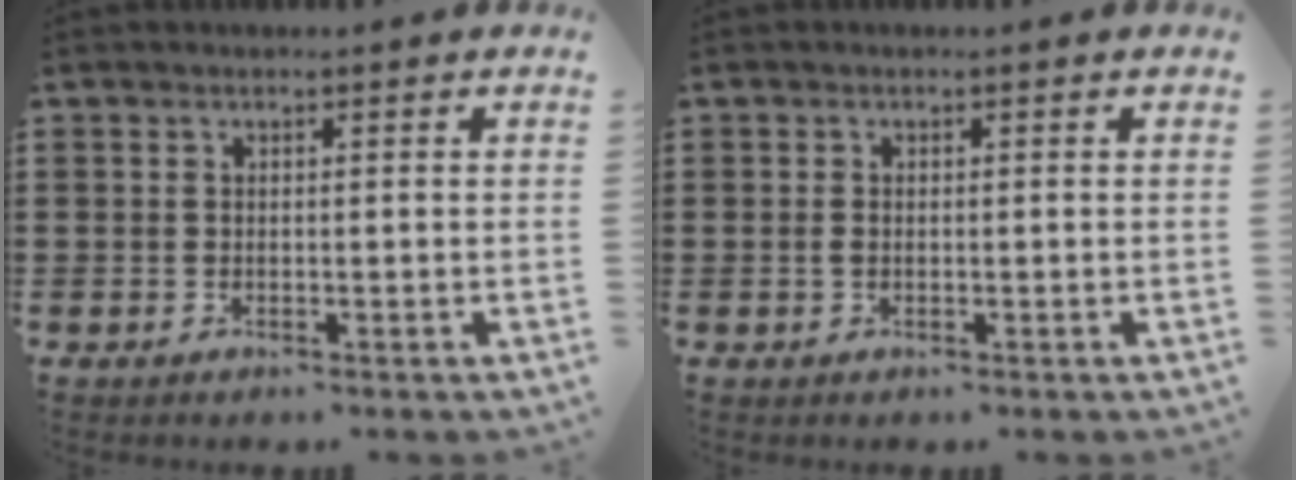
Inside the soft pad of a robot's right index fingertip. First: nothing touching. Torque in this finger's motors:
{"motor_torque": [0.50, -0.36, 0.05, -0.01]}